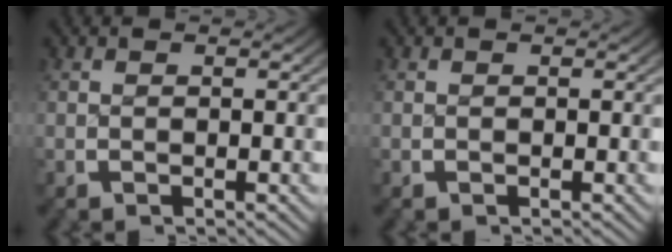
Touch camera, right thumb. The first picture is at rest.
{"total": 0.0}